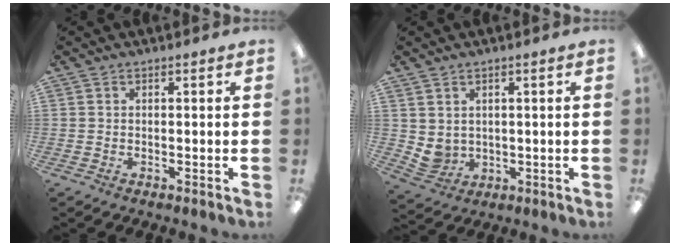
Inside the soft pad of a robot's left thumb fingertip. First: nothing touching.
{"total": 3.5, "force": [2.1, 2.8, 0.6], "torque": [-0.026, -0.012, 0.040]}